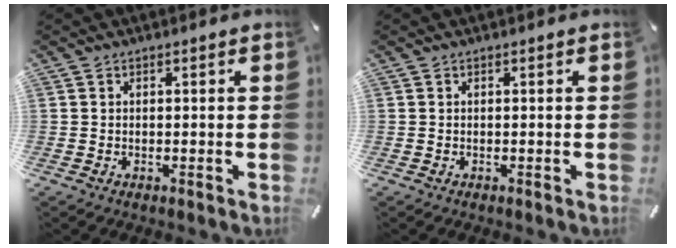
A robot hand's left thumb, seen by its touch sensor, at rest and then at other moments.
{"total": 0.0}